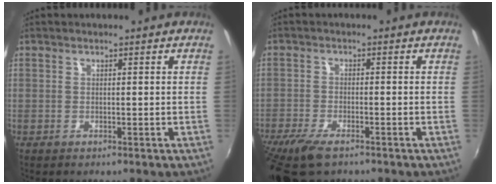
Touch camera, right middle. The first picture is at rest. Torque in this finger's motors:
{"motor_torque": [1.09, -1.05, 0.26, 0.09]}